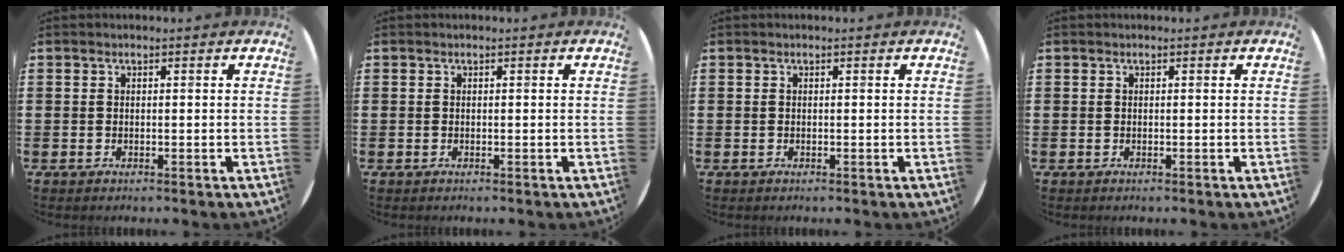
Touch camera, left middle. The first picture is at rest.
{"total": 0.0}
{"total": 0.0}
{"total": 0.0}